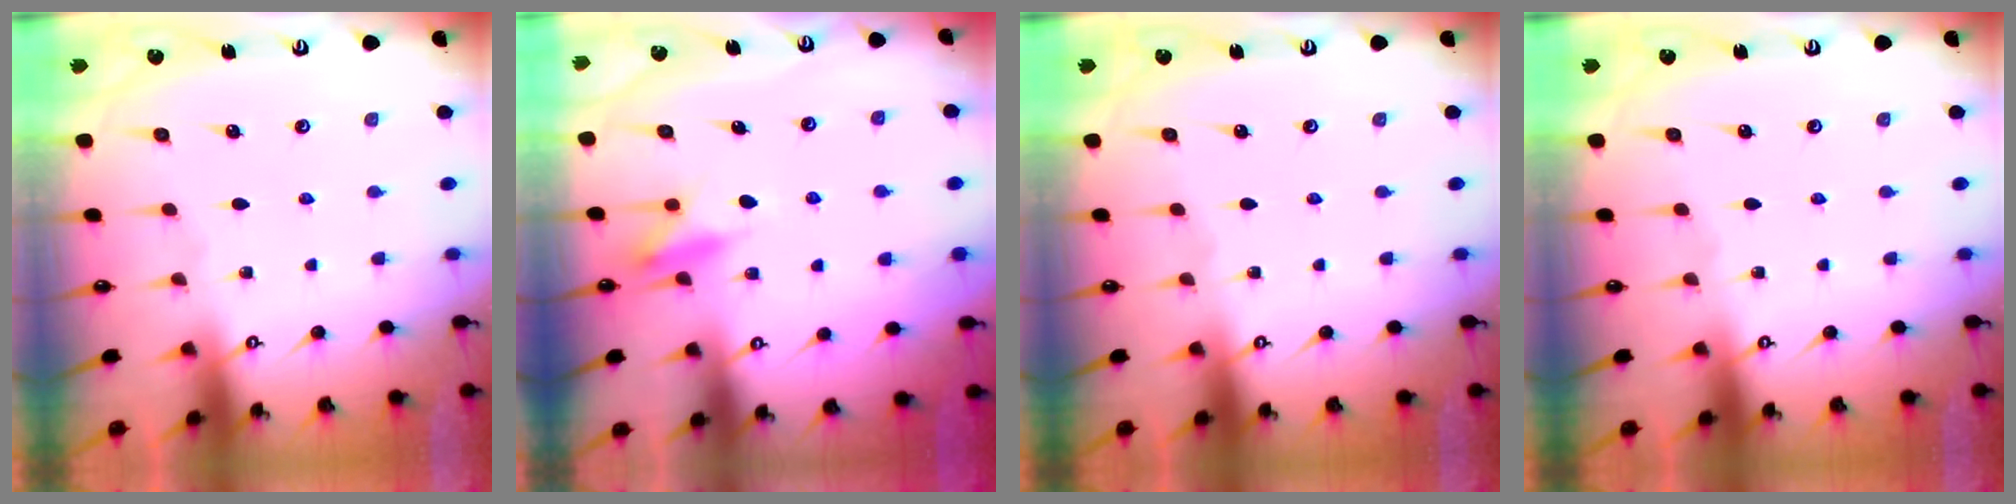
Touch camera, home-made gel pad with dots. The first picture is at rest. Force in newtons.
{"total": 7.6, "press": 7.6, "slide": 0.9}
{"total": 0.0}
{"total": 0.0}